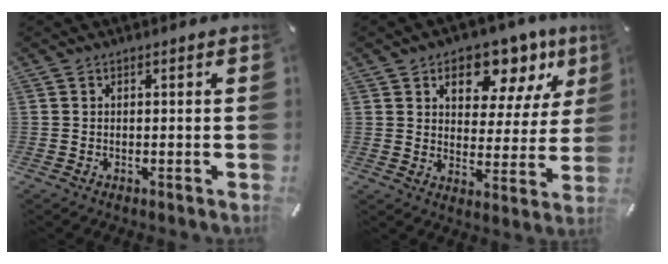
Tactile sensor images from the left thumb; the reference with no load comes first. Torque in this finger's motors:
{"motor_torque": [2.09, 2.12, 1.24, -1.53, 0.16]}